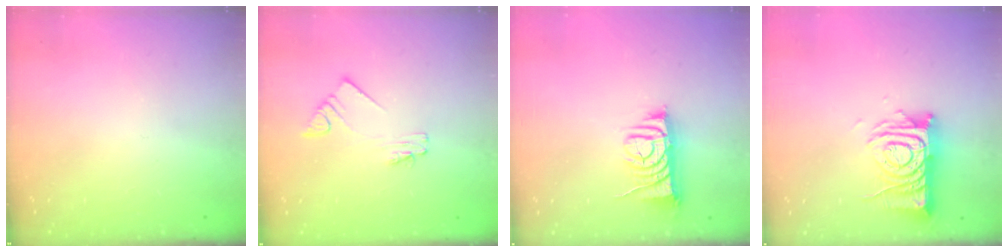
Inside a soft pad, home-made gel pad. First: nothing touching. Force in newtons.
{"total": 1.9, "press": 1.9, "slide": 0.1}
{"total": 8.3, "press": 8.2, "slide": 1.0}
{"total": 11.7, "press": 11.6, "slide": 1.0}